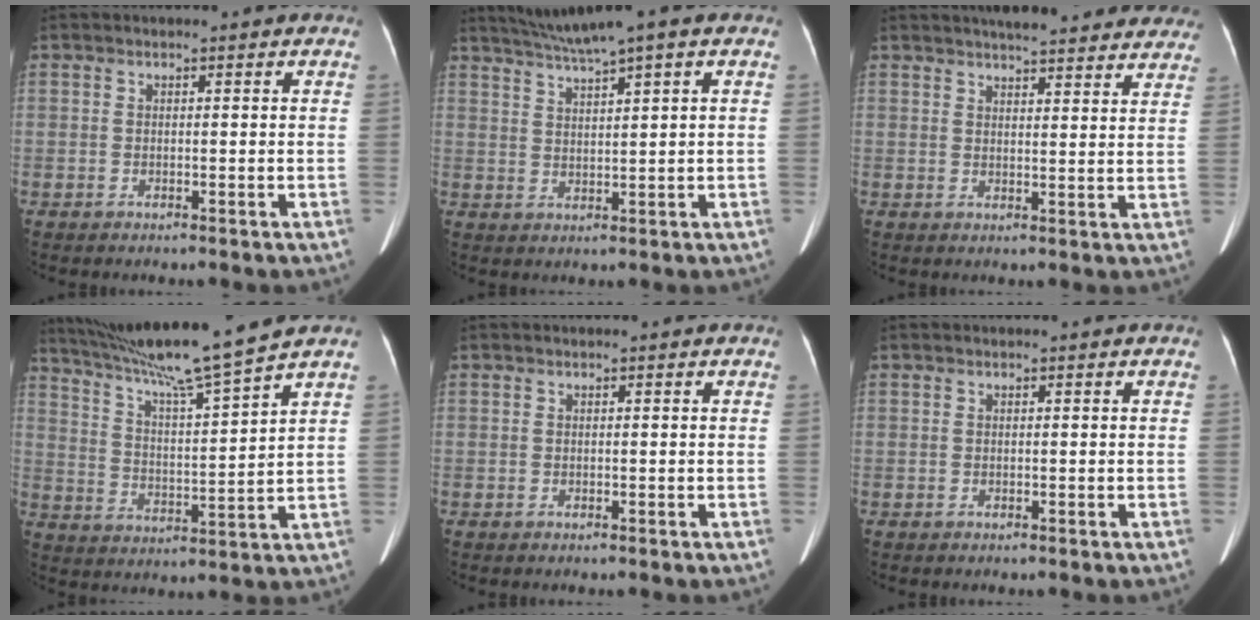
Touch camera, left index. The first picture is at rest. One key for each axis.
{"total": 5.8, "fx": 4.3, "fy": -0.9, "fz": 3.9, "tx": -0.076, "ty": 0.019, "tz": 0.082}
{"total": 19.1, "fx": 17.4, "fy": 3.5, "fz": 7.2, "tx": -0.086, "ty": 0.004, "tz": 0.199}
{"total": 14.2, "fx": 12.2, "fy": -2.5, "fz": 7.0, "tx": -0.122, "ty": -0.010, "tz": 0.206}
{"total": 0.0}
{"total": 0.0}